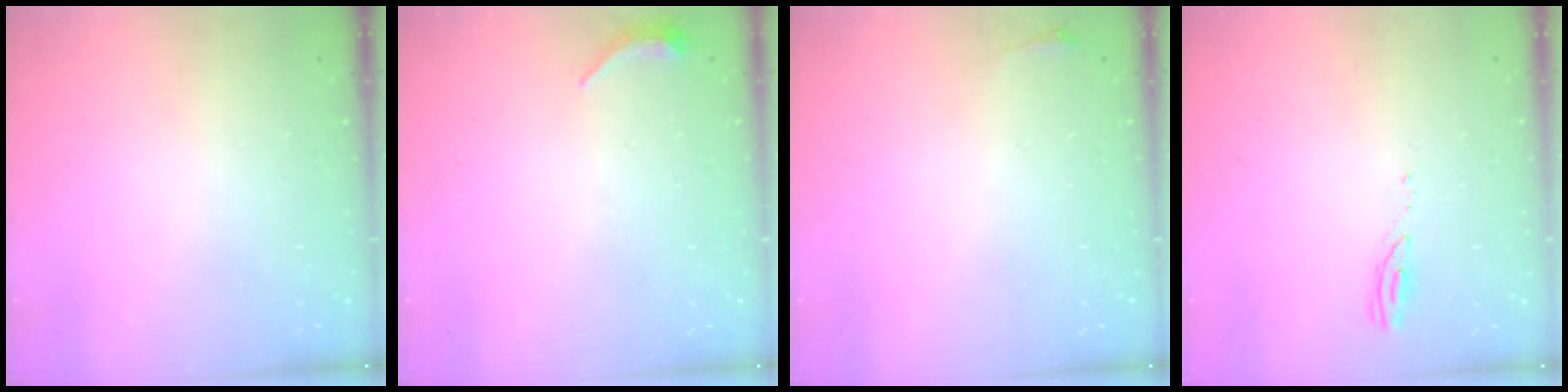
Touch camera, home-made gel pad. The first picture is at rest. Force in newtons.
{"total": 4.8, "press": 4.7, "slide": 0.9}
{"total": 2.8, "press": 2.1, "slide": 1.9}
{"total": 3.2, "press": 3.2, "slide": 0.3}